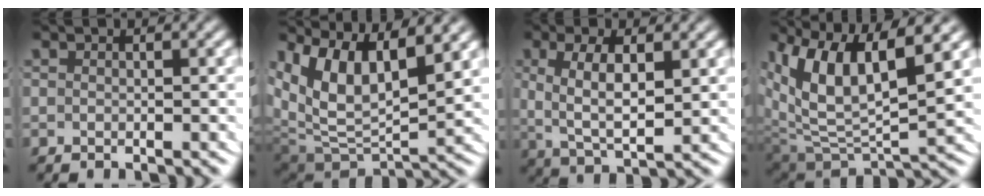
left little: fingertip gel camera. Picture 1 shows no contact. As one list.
[{"total": 10.3, "force": [2.1, 7.1, 7.2], "torque": [-0.148, -0.010, 0.042]}, {"total": 5.7, "force": [0.4, 2.9, 4.8], "torque": [-0.099, -0.014, 0.018]}, {"total": 10.2, "force": [1.9, 6.3, 7.8], "torque": [-0.161, -0.016, 0.041]}]